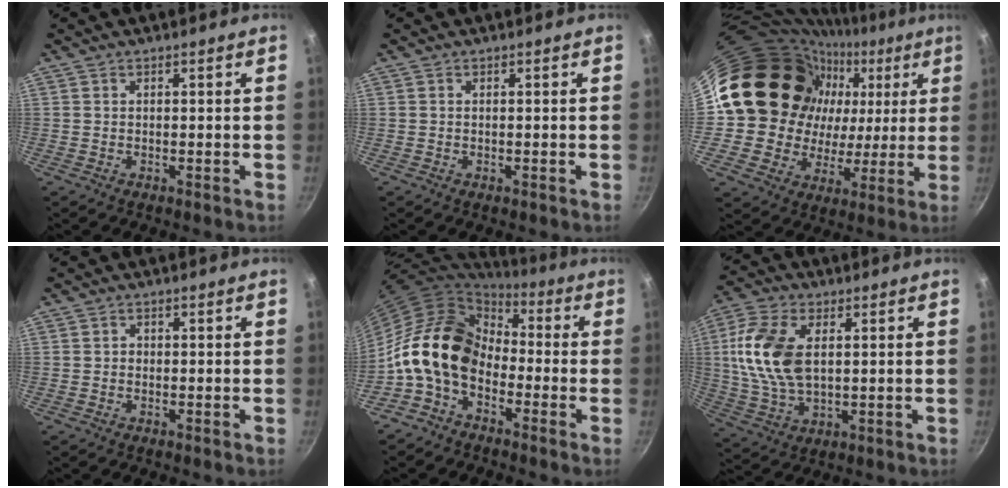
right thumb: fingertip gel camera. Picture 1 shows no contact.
{"total": 0.0}
{"total": 25.4, "force": [5.9, 21.2, 12.8], "torque": [-0.185, 0.031, 0.108]}
{"total": 0.7, "force": [-0.2, 0.6, 0.2], "torque": [0.000, 0.002, -0.005]}
{"total": 14.5, "force": [-2.9, 10.3, 9.7], "torque": [-0.149, 0.043, -0.076]}
{"total": 14.4, "force": [2.4, 8.4, 11.5], "torque": [-0.222, -0.002, 0.044]}